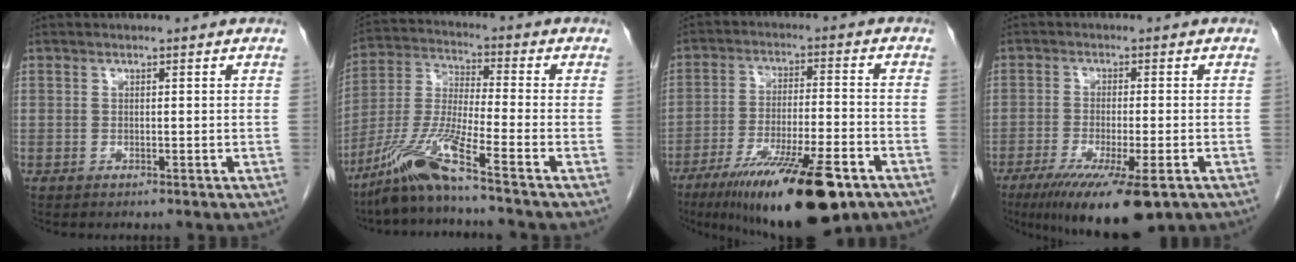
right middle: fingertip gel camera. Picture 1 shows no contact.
{"total": 10.6, "force": [-7.5, -1.1, 7.3], "torque": [-0.161, -0.025, -0.153]}
{"total": 18.6, "force": [-11.5, 3.1, 14.2], "torque": [-0.210, -0.035, -0.188]}
{"total": 13.0, "force": [-8.3, 2.0, 9.9], "torque": [-0.154, -0.033, -0.130]}